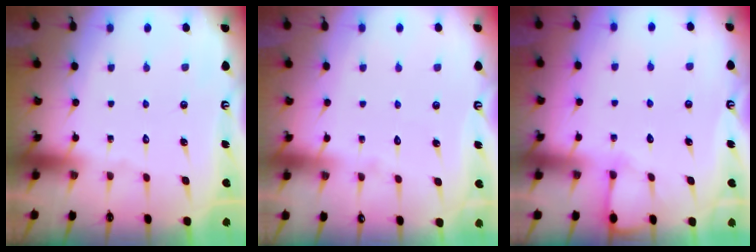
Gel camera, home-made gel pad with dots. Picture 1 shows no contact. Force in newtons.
{"total": 1.8, "press": 1.8, "slide": 0.1}
{"total": 4.1, "press": 4.1, "slide": 0.6}